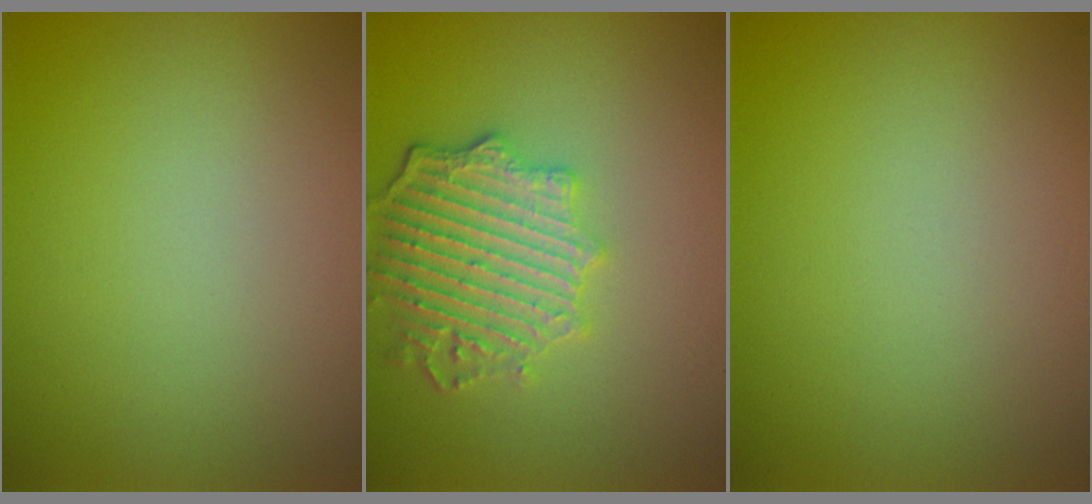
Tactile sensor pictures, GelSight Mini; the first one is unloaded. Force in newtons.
{"total": 5.3, "press": 4.5, "slide": 2.7}
{"total": 0.0}